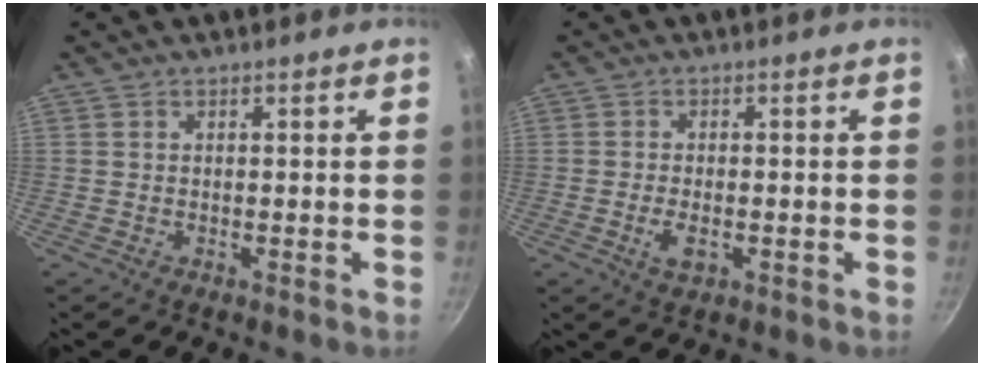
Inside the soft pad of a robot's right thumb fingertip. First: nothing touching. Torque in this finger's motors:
{"motor_torque": [-0.56, -0.07, -0.19, -0.17, -0.04]}